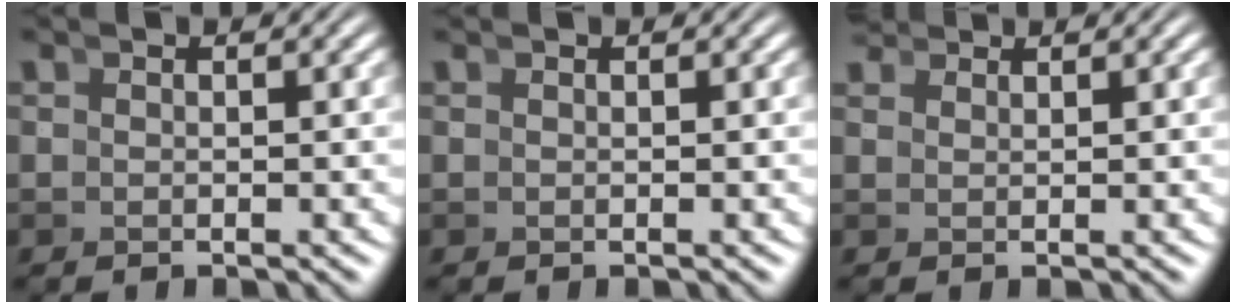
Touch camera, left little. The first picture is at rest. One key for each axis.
{"total": 0.0}
{"total": 1.9, "fx": 1.8, "fy": -0.6, "fz": 0.1, "tx": 0.009, "ty": 0.004, "tz": 0.036}